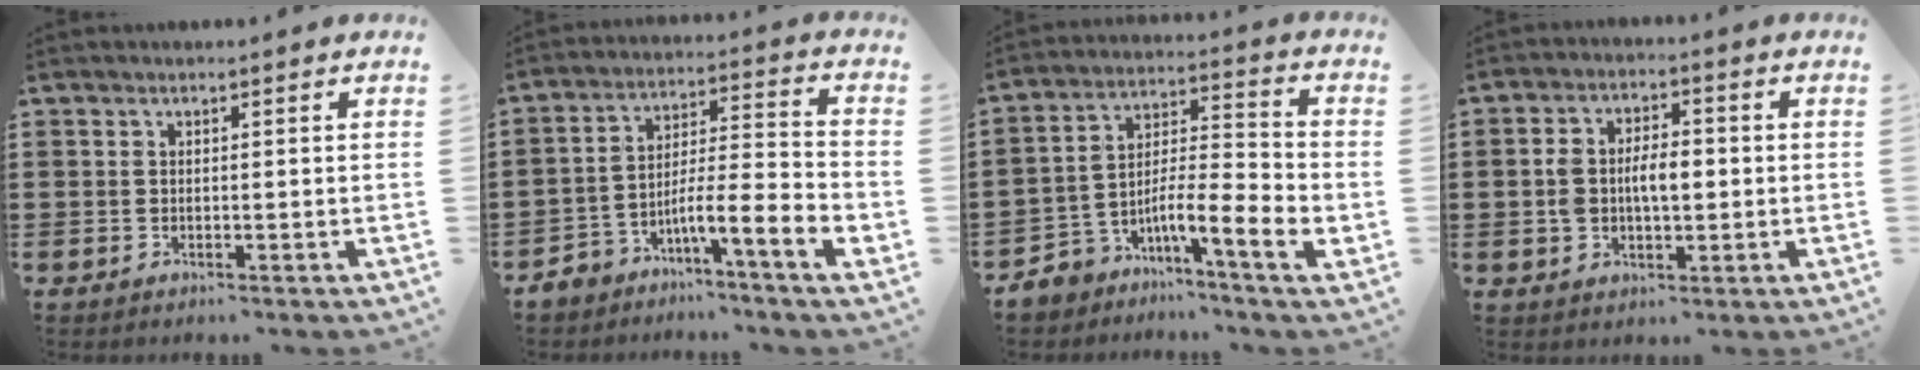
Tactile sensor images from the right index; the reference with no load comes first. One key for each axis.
{"total": 7.8, "fx": -5.0, "fy": 0.7, "fz": 5.9, "tx": -0.102, "ty": -0.015, "tz": -0.097}
{"total": 9.1, "fx": -4.4, "fy": 1.8, "fz": 7.8, "tx": -0.150, "ty": -0.018, "tz": -0.085}
{"total": 5.4, "fx": -0.2, "fy": 2.9, "fz": 4.6, "tx": -0.088, "ty": 0.005, "tz": -0.010}